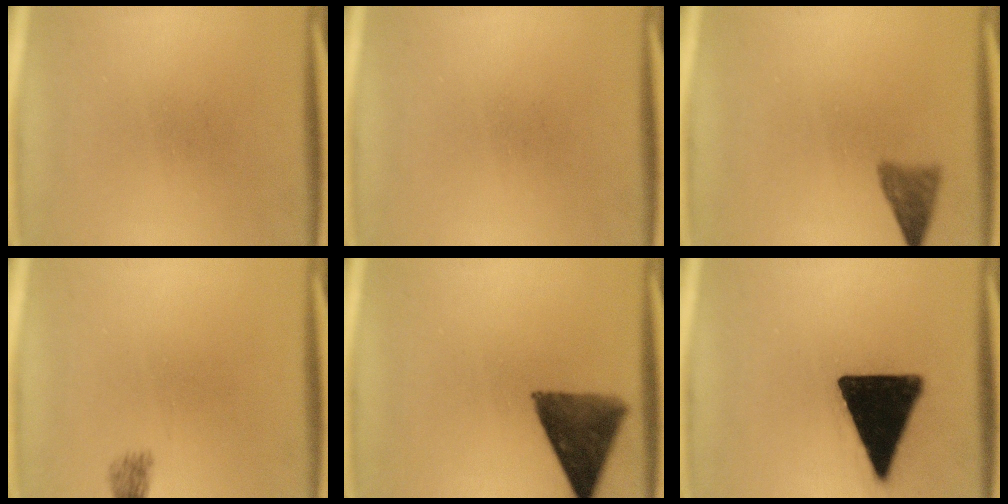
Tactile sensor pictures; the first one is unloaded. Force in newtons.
{"total": 0.0}
{"total": 2.9}
{"total": 1.8}
{"total": 10.5}
{"total": 19.1}